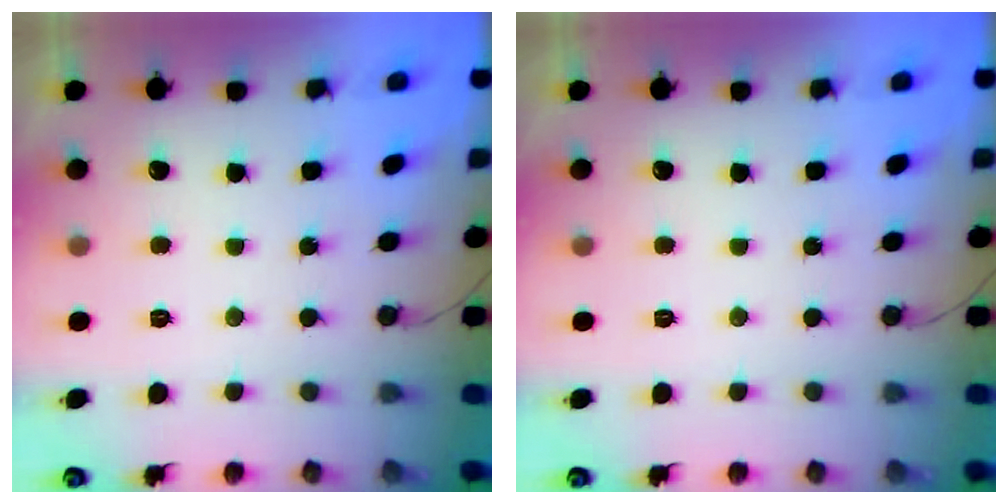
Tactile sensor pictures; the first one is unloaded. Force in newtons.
{"total": 0.0}